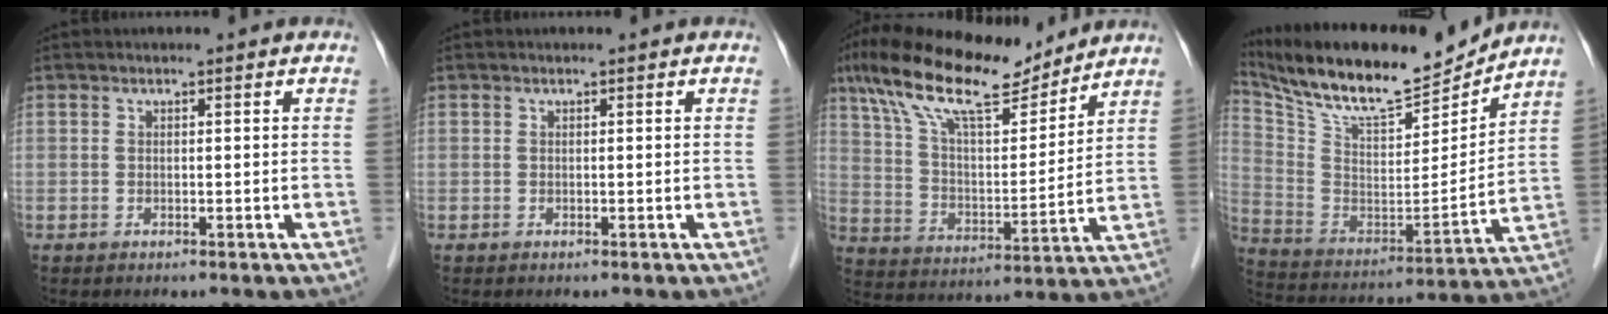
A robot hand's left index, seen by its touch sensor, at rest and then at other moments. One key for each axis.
{"total": 0.0}
{"total": 17.0, "fx": 13.3, "fy": 4.0, "fz": 9.8, "tx": -0.187, "ty": 0.020, "tz": 0.237}
{"total": 19.2, "fx": 17.2, "fy": 2.9, "fz": 8.2, "tx": -0.164, "ty": -0.015, "tz": 0.295}